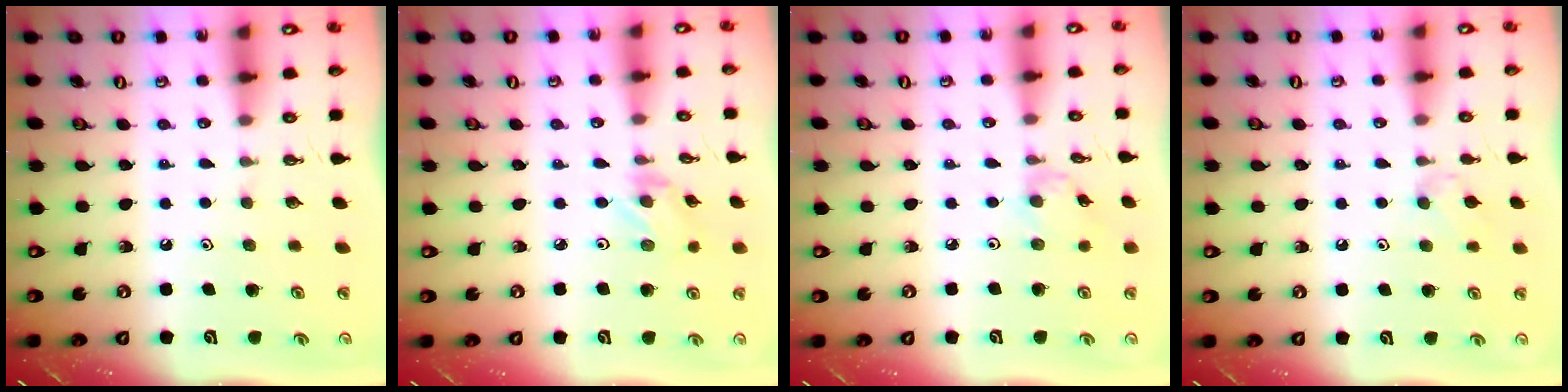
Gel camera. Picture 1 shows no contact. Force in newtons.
{"total": 1.6, "press": 1.5, "slide": 0.3}
{"total": 2.1, "press": 2.1, "slide": 0.4}
{"total": 5.0, "press": 4.9, "slide": 0.9}